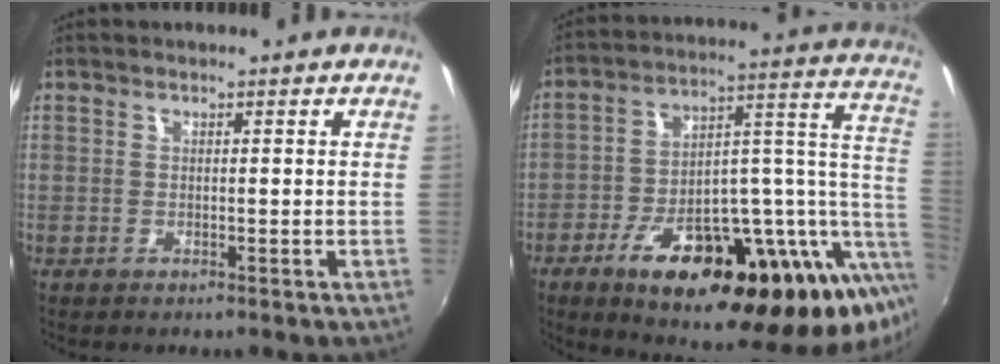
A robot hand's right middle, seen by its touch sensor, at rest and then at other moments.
{"total": 32.1, "force": [-11.8, 10.2, 28.1], "torque": [-0.396, 0.012, -0.179]}